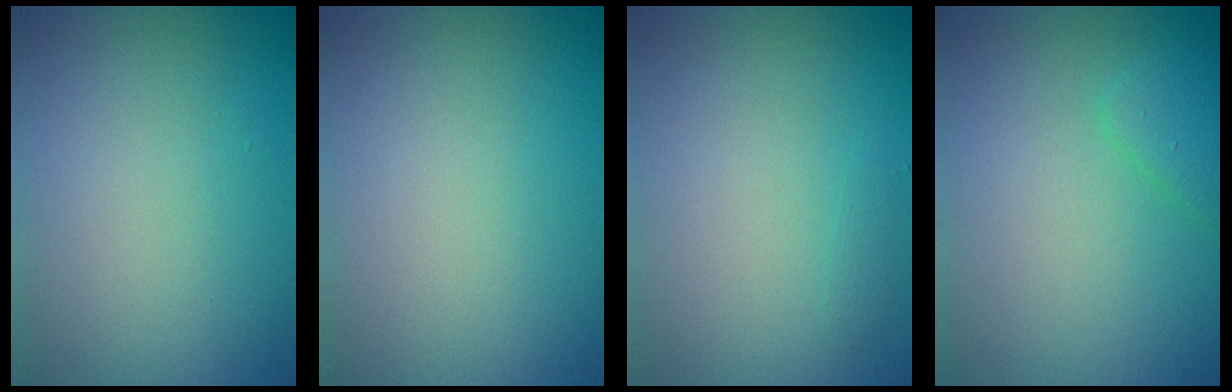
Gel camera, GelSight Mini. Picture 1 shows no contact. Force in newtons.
{"total": 0.0}
{"total": 0.5, "press": 0.5, "slide": 0.1}
{"total": 1.9, "press": 1.9, "slide": 0.1}